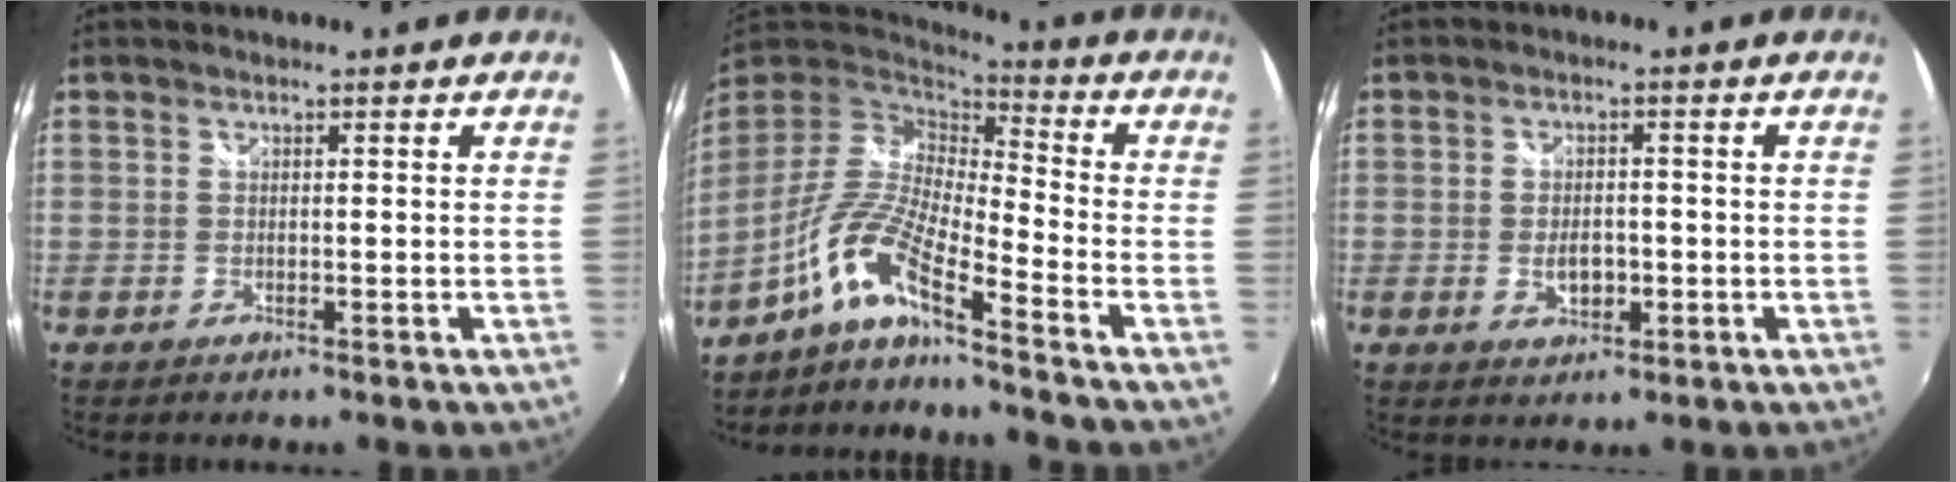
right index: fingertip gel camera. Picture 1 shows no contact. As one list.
[{"total": 13.1, "force": [-8.4, 1.3, 10.0], "torque": [-0.194, -0.009, -0.176]}, {"total": 4.4, "force": [-1.0, 2.8, 3.2], "torque": [-0.059, -0.004, -0.015]}]